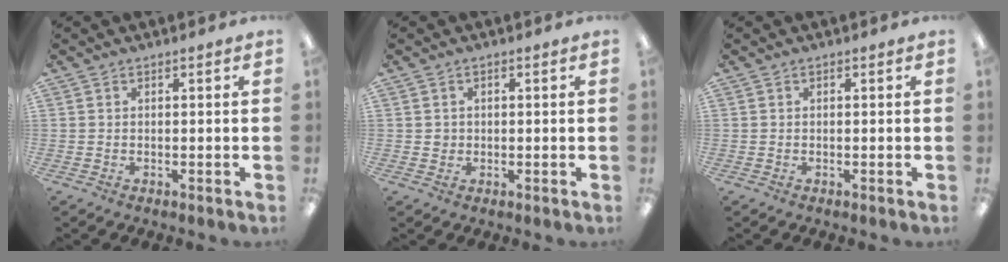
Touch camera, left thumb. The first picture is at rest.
{"total": 1.4, "force": [0.1, 1.3, 0.3], "torque": [-0.007, 0.007, -0.001]}
{"total": 0.0}